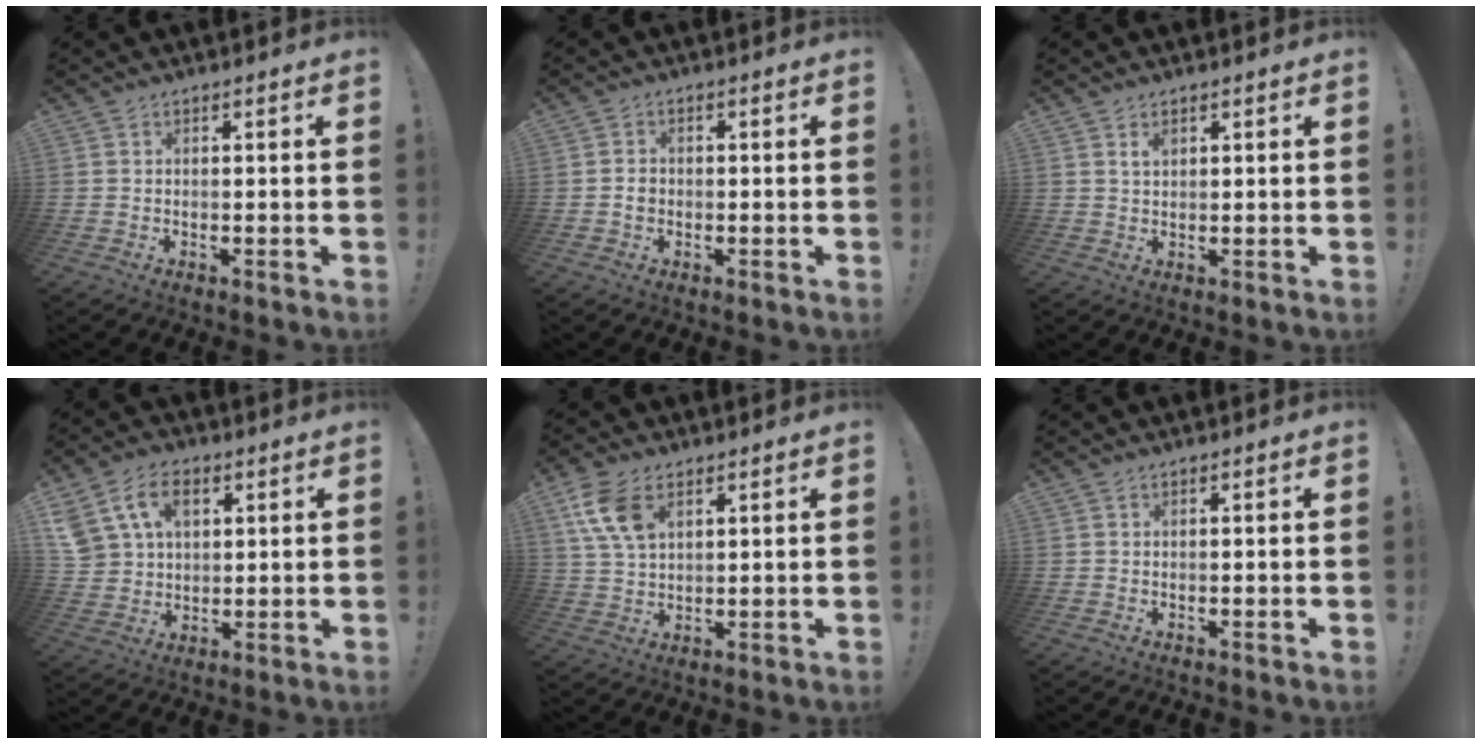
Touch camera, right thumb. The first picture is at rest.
{"total": 2.3, "force": [-0.7, 1.8, 1.2], "torque": [-0.011, 0.003, -0.014]}
{"total": 1.9, "force": [1.1, 1.1, 1.0], "torque": [-0.008, -0.005, 0.019]}
{"total": 14.5, "force": [6.0, 10.1, 8.5], "torque": [-0.159, -0.016, 0.118]}
{"total": 10.5, "force": [4.7, 6.2, 7.0], "torque": [-0.141, -0.007, 0.091]}
{"total": 0.0}